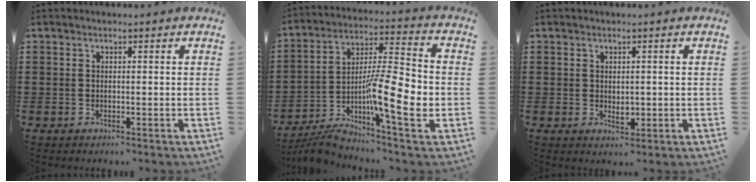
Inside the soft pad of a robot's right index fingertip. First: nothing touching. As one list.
[{"total": 13.3, "force": [-4.2, 3.0, 12.3], "torque": [-0.232, -0.007, -0.079]}, {"total": 1.8, "force": [0.1, 1.2, 1.4], "torque": [-0.018, 0.001, 0.000]}]